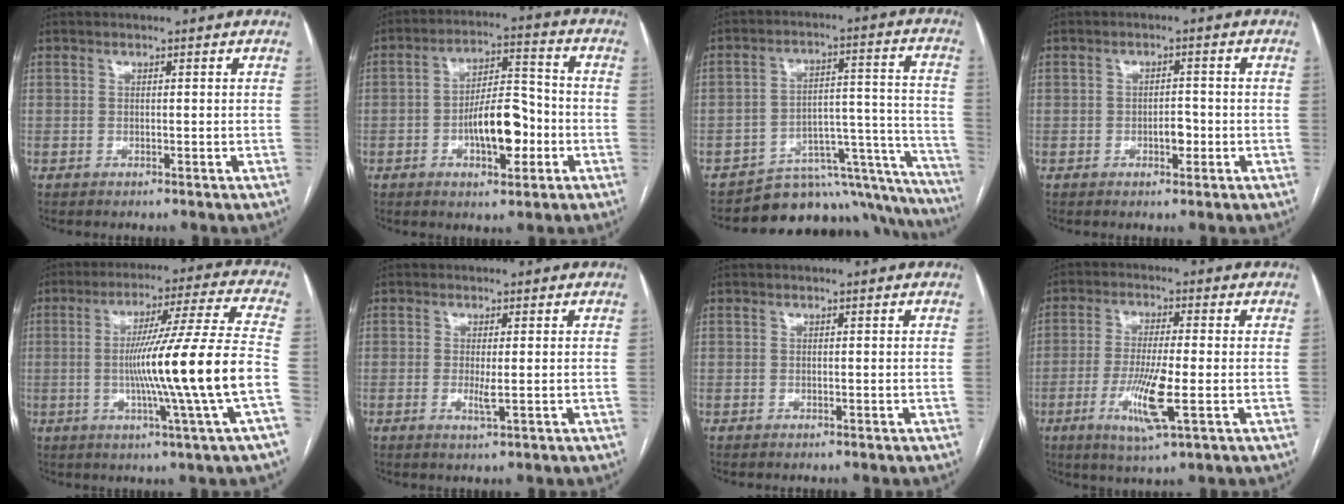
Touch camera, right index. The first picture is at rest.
{"total": 10.0, "force": [-2.9, 3.7, 8.8], "torque": [-0.151, 0.018, -0.045]}
{"total": 18.3, "force": [-16.3, 6.9, 4.3], "torque": [0.014, 0.086, -0.207]}
{"total": 2.4, "force": [-0.8, 1.2, 1.9], "torque": [-0.026, 0.004, -0.010]}
{"total": 17.0, "force": [-3.2, -2.6, 16.5], "torque": [-0.274, -0.008, -0.057]}
{"total": 2.1, "force": [-0.3, 0.1, 2.1], "torque": [-0.042, -0.006, -0.004]}
{"total": 0.0}
{"total": 8.7, "force": [-2.5, 0.4, 8.3], "torque": [-0.161, -0.019, -0.046]}